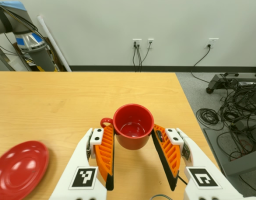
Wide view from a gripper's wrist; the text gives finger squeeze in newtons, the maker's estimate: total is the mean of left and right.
{"total": 2.8, "left": 2.3, "right": 3.3}